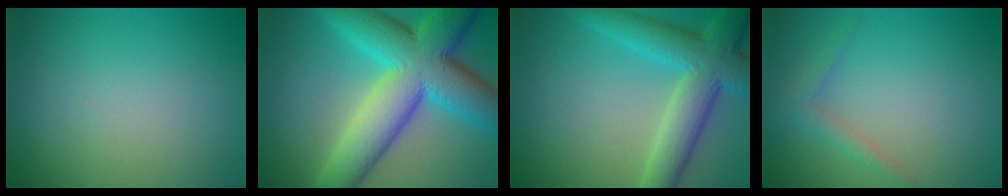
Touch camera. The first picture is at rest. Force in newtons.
{"total": 12.3, "press": 12.3, "slide": 0.4}
{"total": 7.0, "press": 7.0, "slide": 0.5}
{"total": 1.5, "press": 1.5, "slide": 0.1}